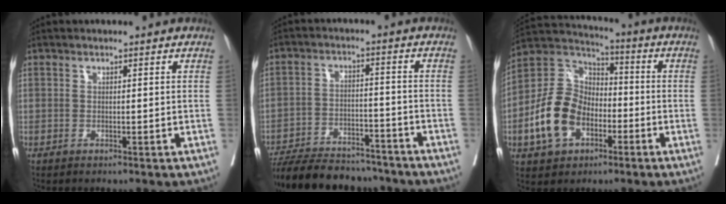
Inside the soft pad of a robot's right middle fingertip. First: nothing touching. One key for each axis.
{"total": 16.4, "fx": -14.7, "fy": 4.4, "fz": 5.7, "tx": -0.111, "ty": -0.006, "tz": -0.218}
{"total": 12.5, "fx": -4.3, "fy": 8.8, "fz": 7.8, "tx": -0.177, "ty": 0.023, "tz": -0.077}